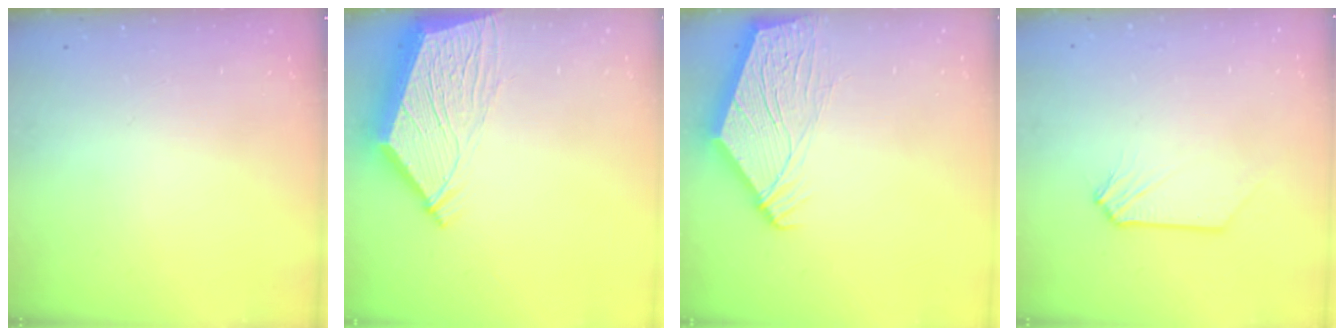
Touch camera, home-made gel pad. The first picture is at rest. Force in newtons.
{"total": 12.5, "press": 12.4, "slide": 1.6}
{"total": 12.1, "press": 12.0, "slide": 1.8}
{"total": 0.0}